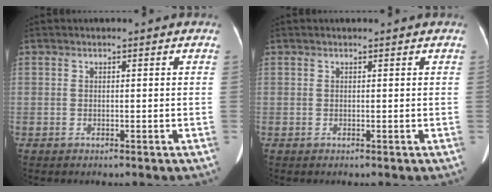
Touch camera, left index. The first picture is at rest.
{"total": 0.0}